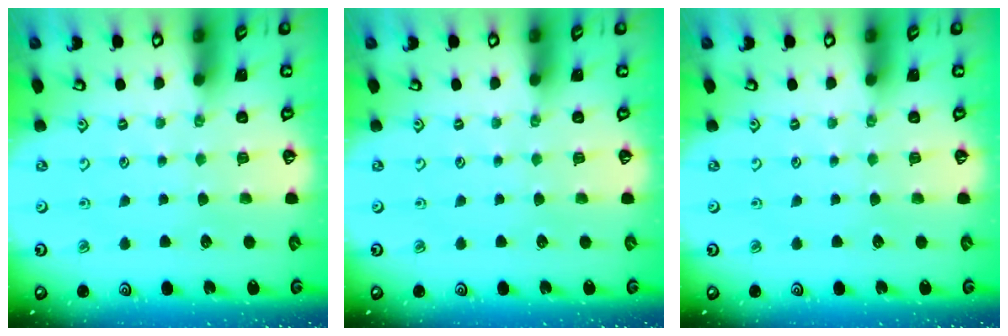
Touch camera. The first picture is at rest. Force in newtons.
{"total": 0.0}
{"total": 0.0}